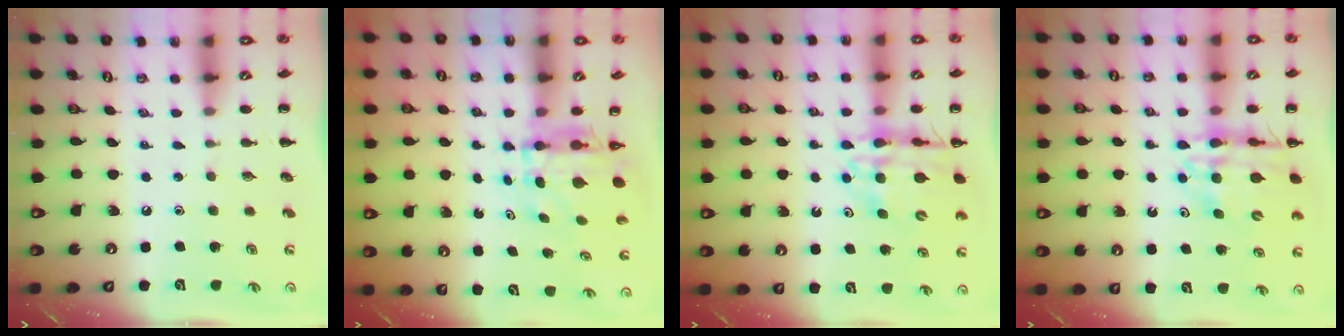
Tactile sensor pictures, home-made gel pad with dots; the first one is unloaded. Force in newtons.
{"total": 5.3, "press": 5.2, "slide": 1.0}
{"total": 14.0, "press": 13.5, "slide": 3.7}
{"total": 14.0, "press": 13.5, "slide": 3.7}